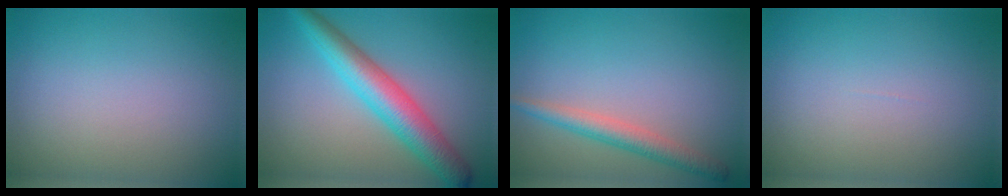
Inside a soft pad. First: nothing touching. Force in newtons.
{"total": 6.1, "press": 6.1, "slide": 0.1}
{"total": 2.8, "press": 2.8, "slide": 0.2}
{"total": 0.0}